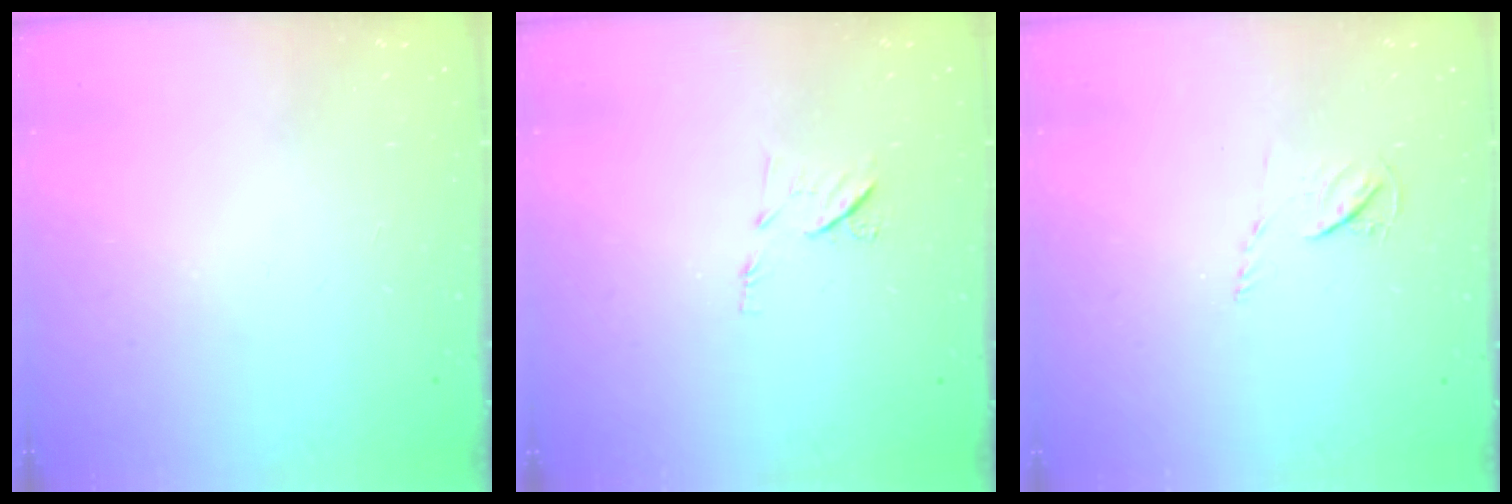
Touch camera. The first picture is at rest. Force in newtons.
{"total": 6.7, "press": 6.6, "slide": 1.0}
{"total": 4.4, "press": 4.4, "slide": 0.6}